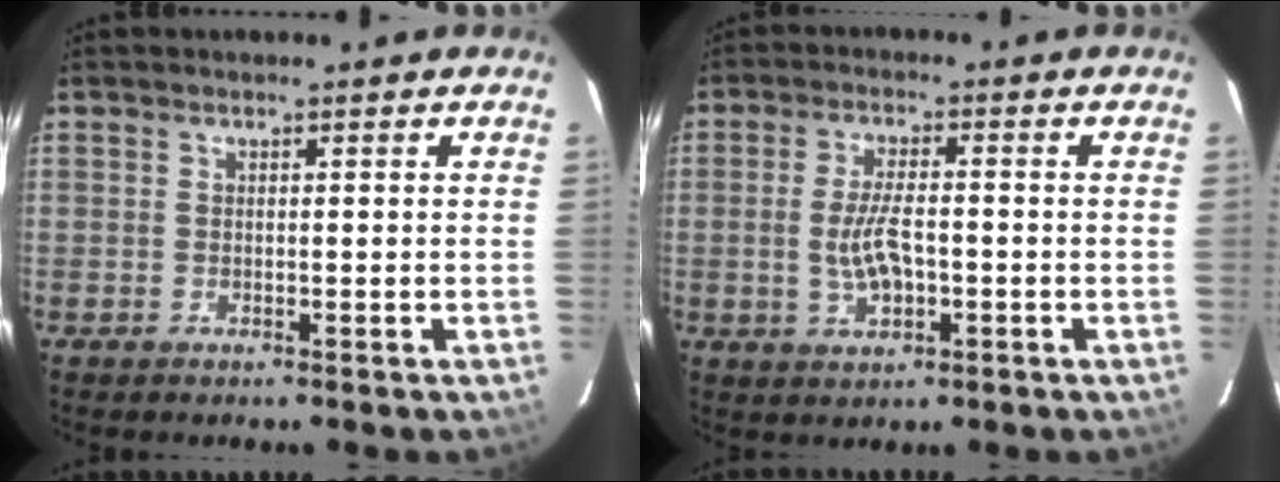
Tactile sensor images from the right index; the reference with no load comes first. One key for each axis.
{"total": 6.8, "fx": -1.2, "fy": 2.8, "fz": 6.1, "tx": -0.121, "ty": -0.002, "tz": -0.017}